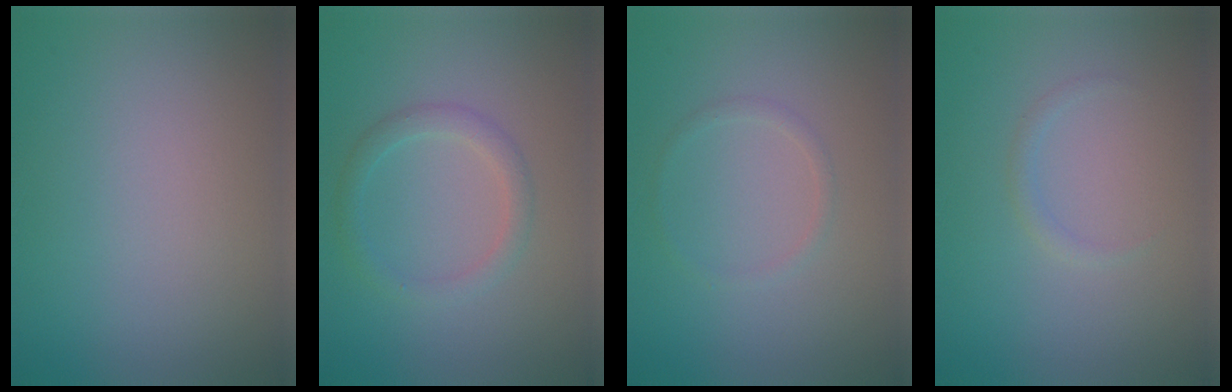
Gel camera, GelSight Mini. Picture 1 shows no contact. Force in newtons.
{"total": 2.0, "press": 2.0, "slide": 0.1}
{"total": 0.9, "press": 0.9, "slide": 0.1}
{"total": 0.7, "press": 0.7, "slide": 0.1}